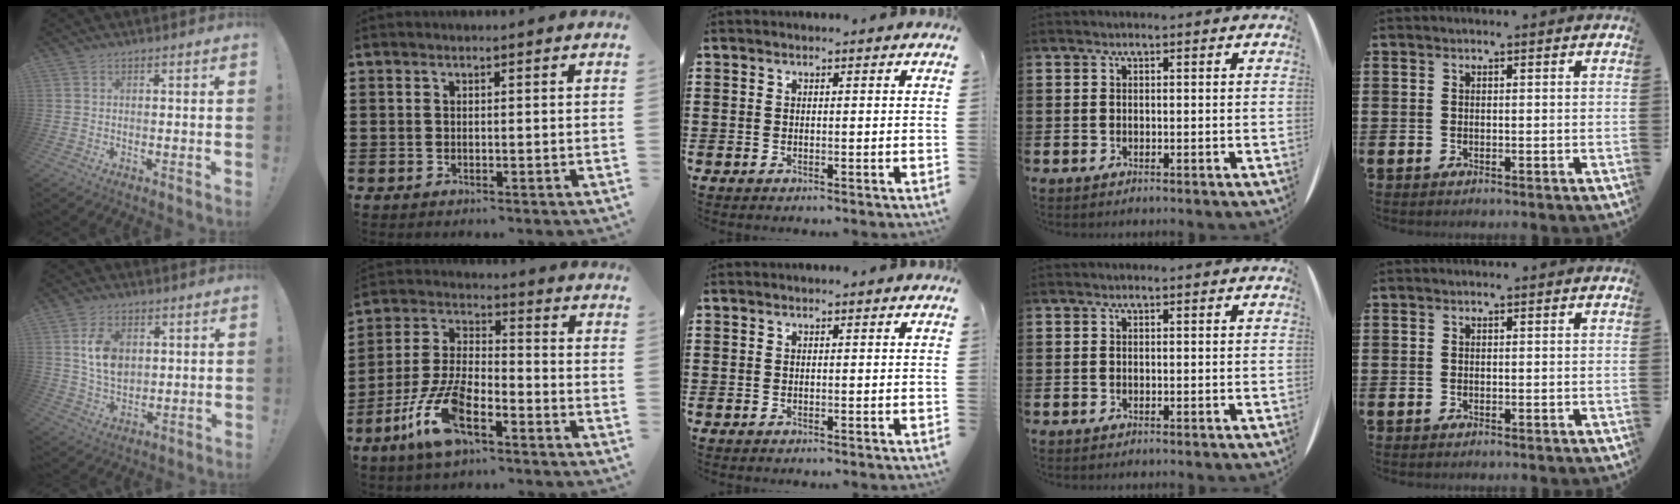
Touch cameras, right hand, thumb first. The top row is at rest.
{"thumb": {"total": 9.4, "force": [2.7, 6.7, 6.1], "torque": [-0.097, -0.002, 0.050]}, "index": {"total": 10.2, "force": [-5.9, 3.2, 7.6], "torque": [-0.191, -0.011, -0.118]}}